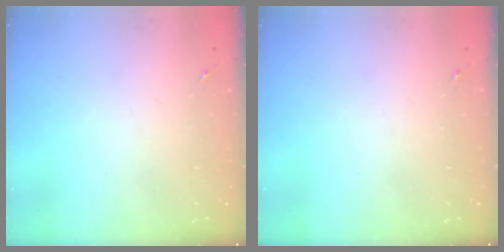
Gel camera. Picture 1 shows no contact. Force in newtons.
{"total": 0.0}